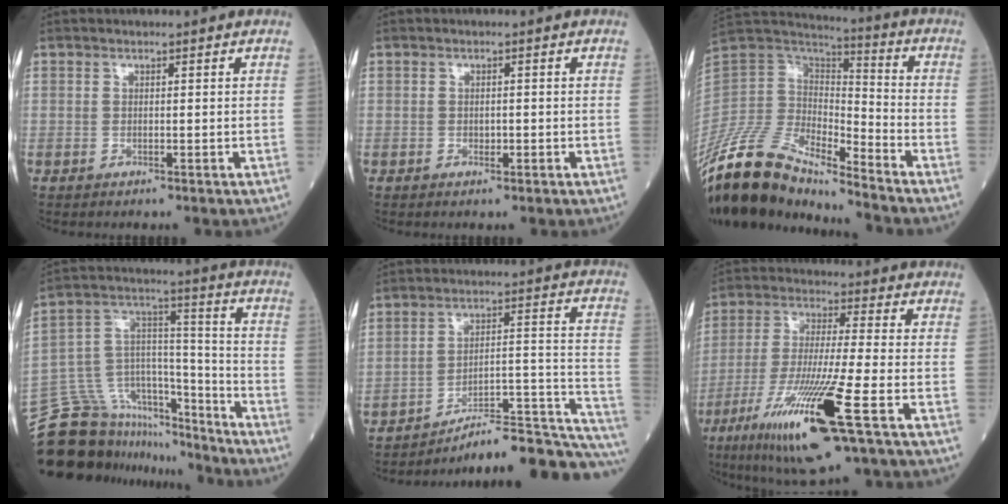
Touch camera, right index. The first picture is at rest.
{"total": 0.9, "force": [-0.3, 0.6, 0.6], "torque": [-0.011, 0.000, -0.003]}
{"total": 17.6, "force": [-14.7, 4.6, 8.5], "torque": [-0.175, 0.024, -0.282]}
{"total": 20.3, "force": [-17.9, 7.6, 5.8], "torque": [-0.124, 0.061, -0.293]}
{"total": 20.1, "force": [-17.7, 2.3, 9.3], "torque": [-0.059, 0.049, -0.246]}
{"total": 17.1, "force": [-7.9, 0.5, 15.2], "torque": [-0.309, -0.042, -0.143]}